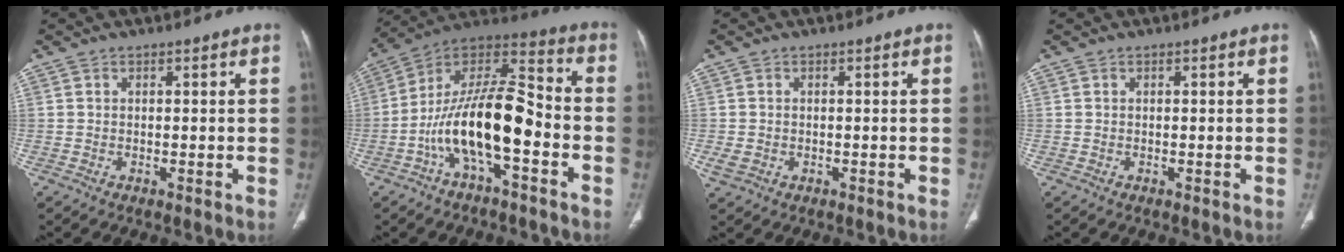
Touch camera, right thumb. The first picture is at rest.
{"total": 17.6, "force": [-5.6, 6.7, 15.3], "torque": [-0.268, 0.074, -0.100]}
{"total": 2.2, "force": [-0.4, 1.7, 1.2], "torque": [-0.034, 0.002, 0.000]}
{"total": 0.0}